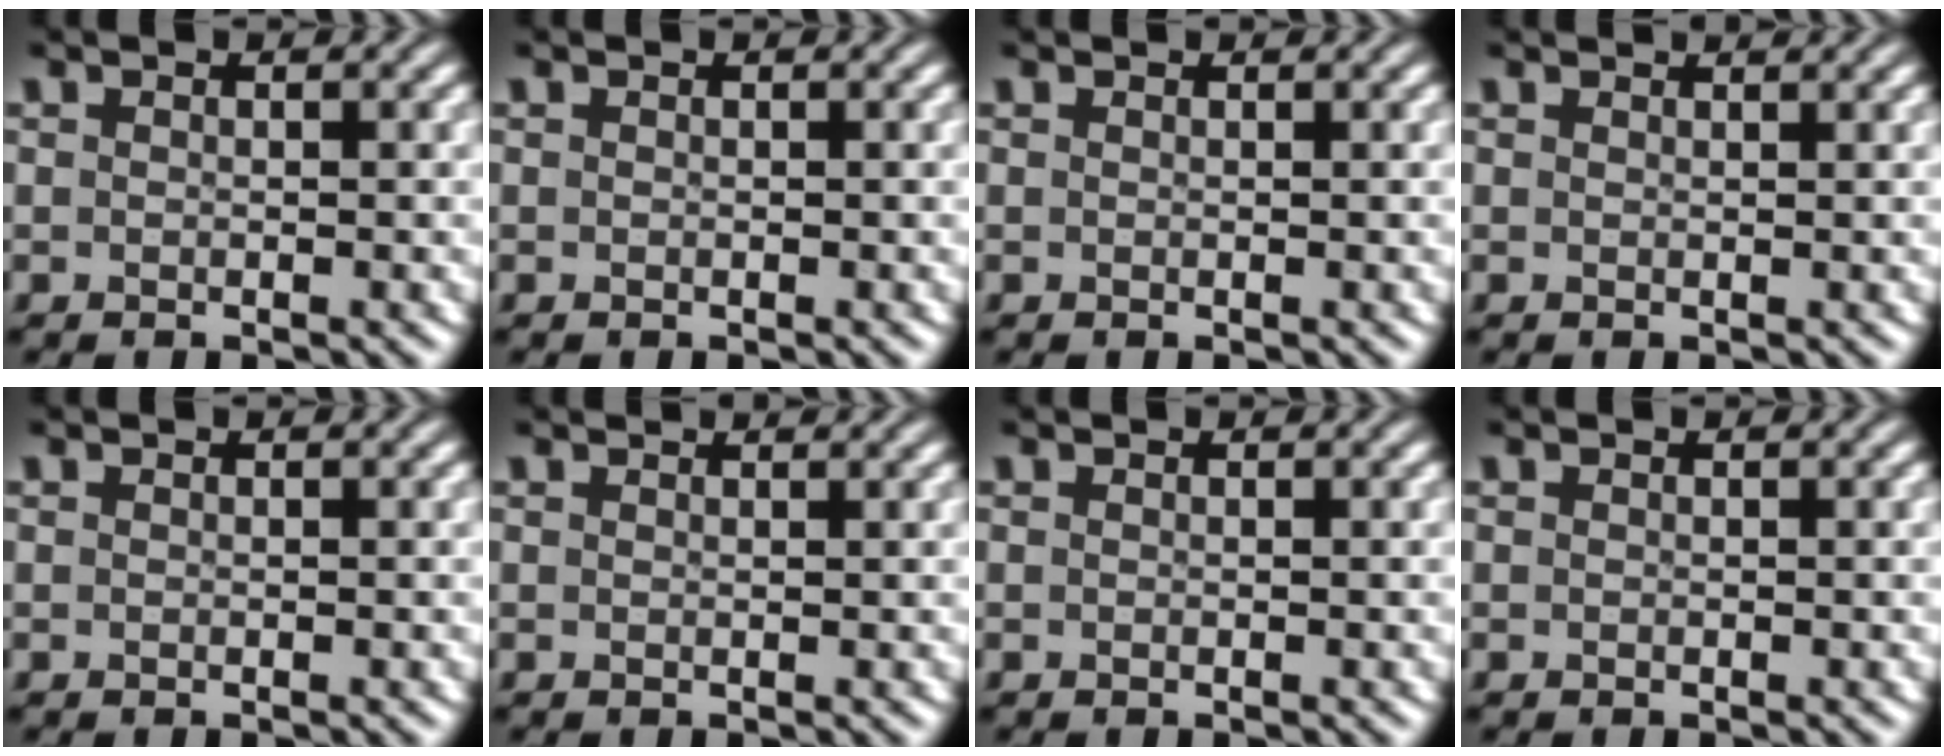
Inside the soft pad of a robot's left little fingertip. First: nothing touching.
{"total": 0.0}
{"total": 0.7, "force": [0.7, 0.0, 0.1], "torque": [-0.004, -0.004, 0.005]}
{"total": 1.3, "force": [1.3, 0.2, 0.4], "torque": [-0.008, -0.002, 0.011]}
{"total": 0.0}
{"total": 1.3, "force": [1.3, 0.1, 0.3], "torque": [-0.010, -0.003, 0.012]}
{"total": 0.0}
{"total": 0.0}